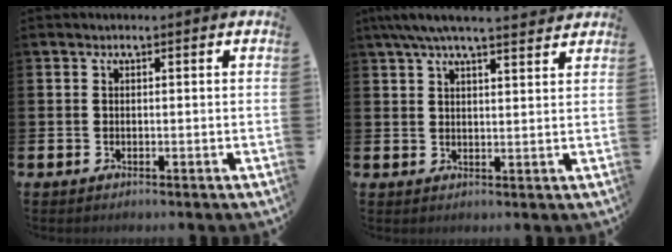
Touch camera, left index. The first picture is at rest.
{"total": 5.7, "force": [5.2, 0.6, 2.3], "torque": [-0.057, -0.012, 0.095]}